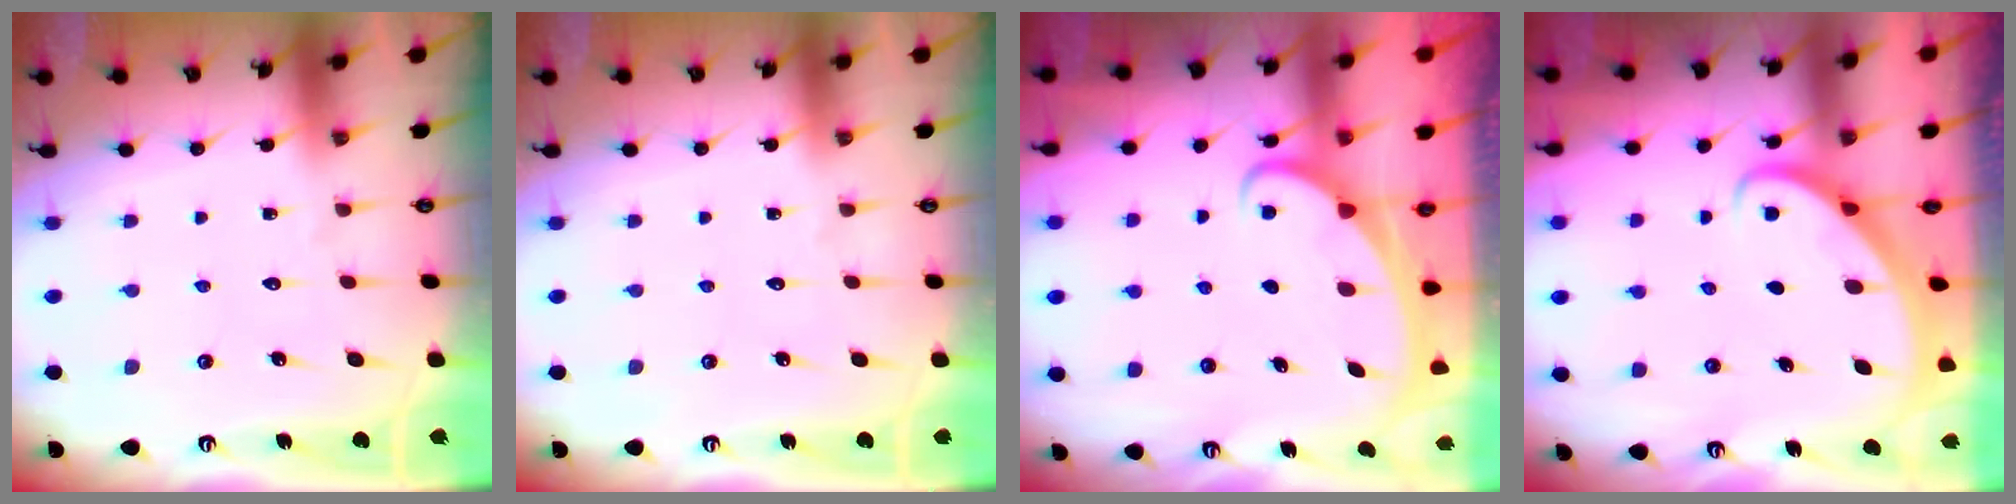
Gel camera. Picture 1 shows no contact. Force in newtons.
{"total": 0.0}
{"total": 2.3, "press": 2.3, "slide": 0.3}
{"total": 2.9, "press": 2.9, "slide": 0.2}